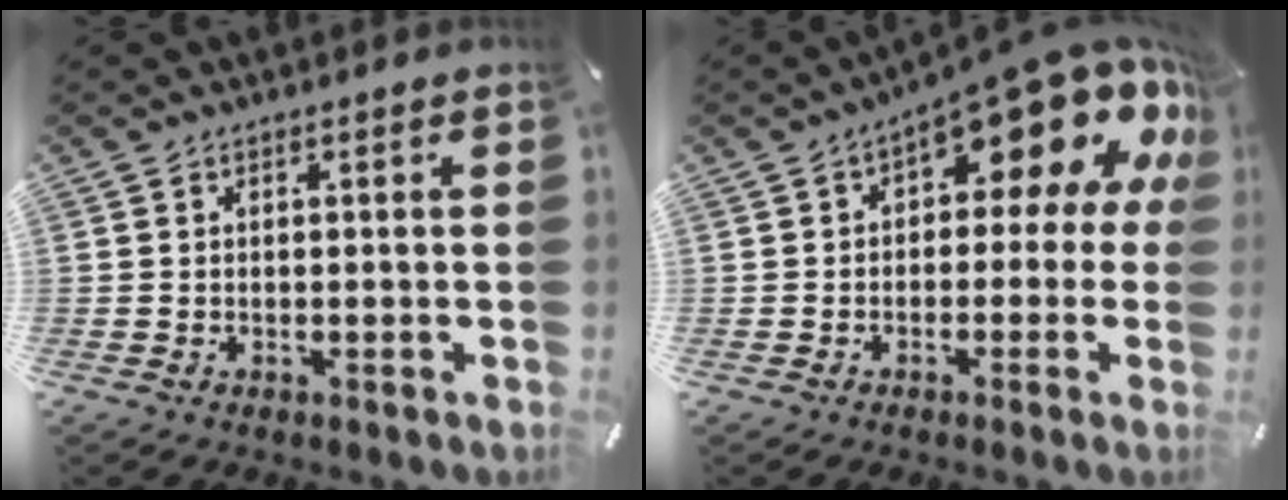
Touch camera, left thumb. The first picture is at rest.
{"total": 16.2, "force": [9.8, 6.0, 11.4], "torque": [-0.154, -0.083, 0.160]}